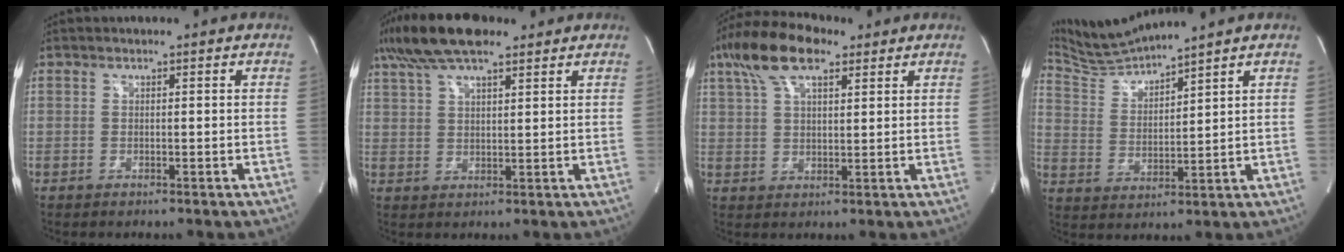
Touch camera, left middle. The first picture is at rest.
{"total": 11.8, "force": [8.8, 3.1, 7.3], "torque": [-0.149, 0.033, 0.158]}
{"total": 10.9, "force": [6.6, 4.1, 7.6], "torque": [-0.156, 0.032, 0.122]}
{"total": 7.6, "force": [7.4, -1.6, 0.8], "torque": [-0.036, 0.000, 0.165]}